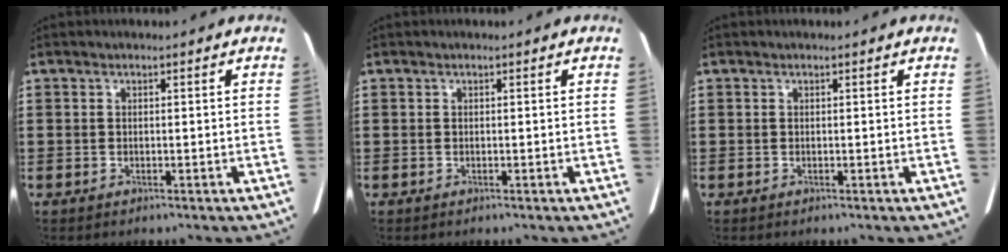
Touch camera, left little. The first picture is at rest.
{"total": 0.0}
{"total": 0.0}